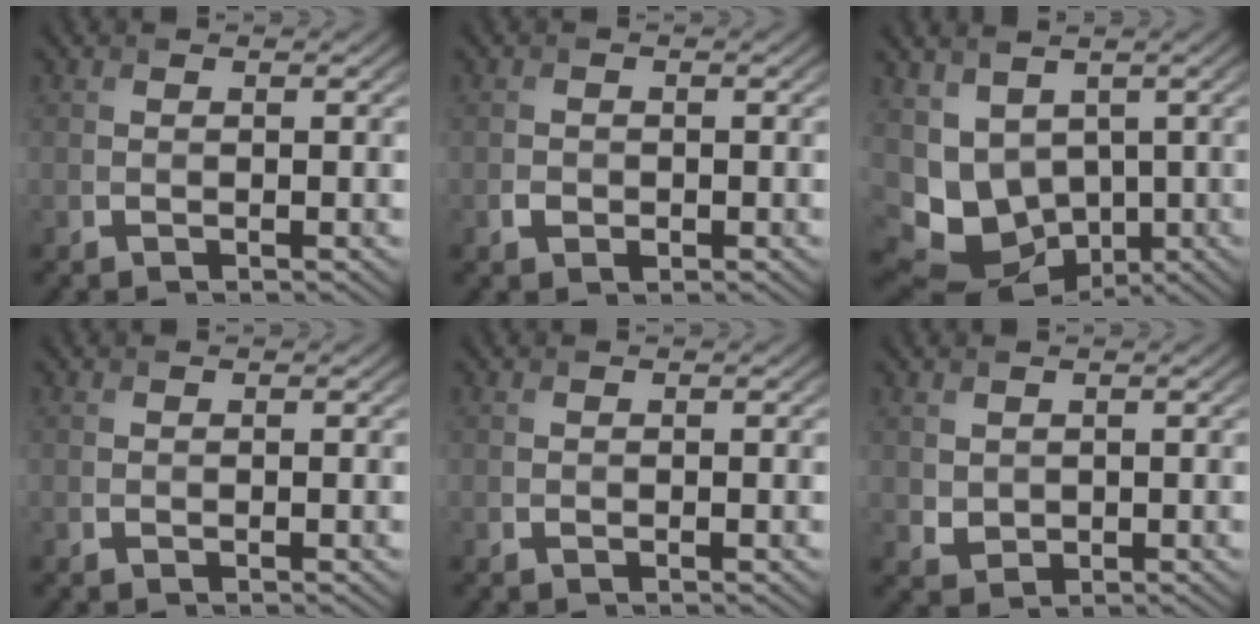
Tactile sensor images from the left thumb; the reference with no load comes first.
{"total": 1.1, "force": [-0.4, 0.9, 0.5], "torque": [-0.010, -0.005, -0.010]}
{"total": 8.9, "force": [0.4, 7.2, 5.2], "torque": [-0.116, -0.026, 0.027]}
{"total": 0.0}
{"total": 0.0}
{"total": 1.8, "force": [0.9, 1.5, 0.7], "torque": [-0.020, -0.006, 0.023]}